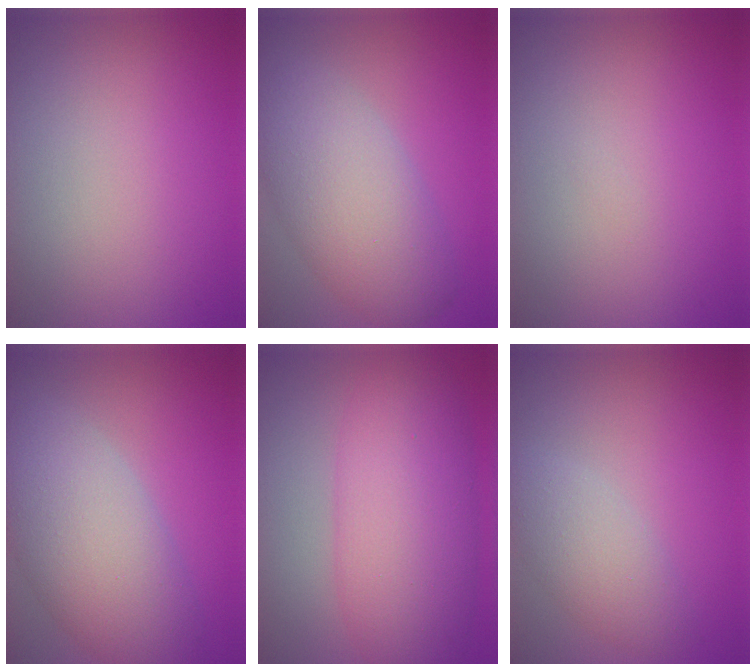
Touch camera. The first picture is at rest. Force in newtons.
{"total": 7.3, "press": 7.3, "slide": 0.5}
{"total": 0.0}
{"total": 8.5, "press": 8.5, "slide": 0.5}
{"total": 8.3, "press": 8.3, "slide": 0.0}
{"total": 3.2, "press": 3.2, "slide": 0.3}